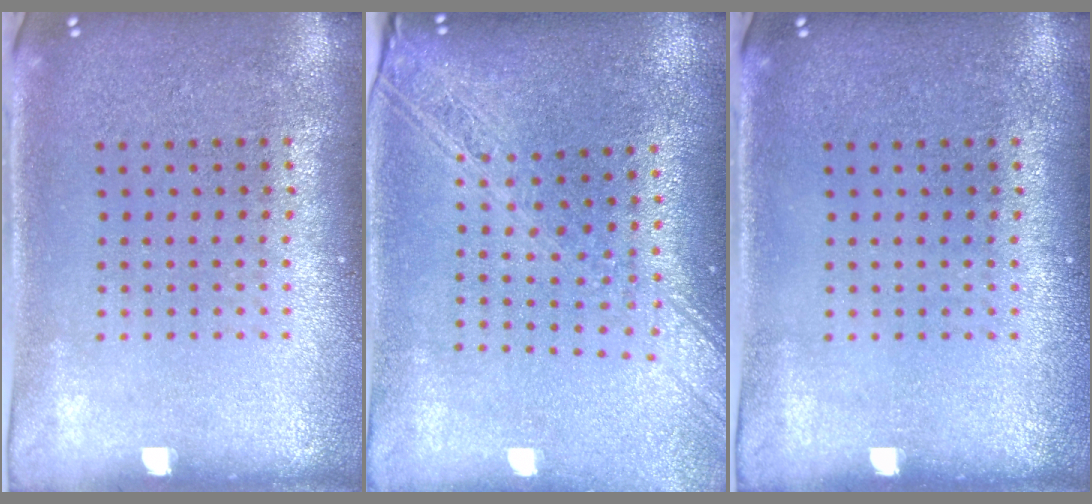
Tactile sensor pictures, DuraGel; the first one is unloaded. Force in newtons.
{"total": 2.2, "press": 1.8, "slide": 1.2}
{"total": 0.0}